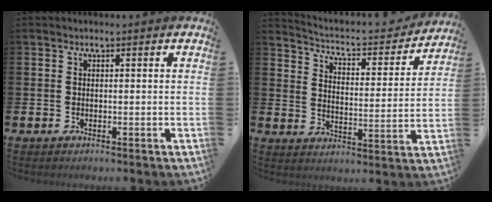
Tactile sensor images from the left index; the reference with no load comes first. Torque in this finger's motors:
{"motor_torque": [0.30, -1.84, 0.15, 0.00]}